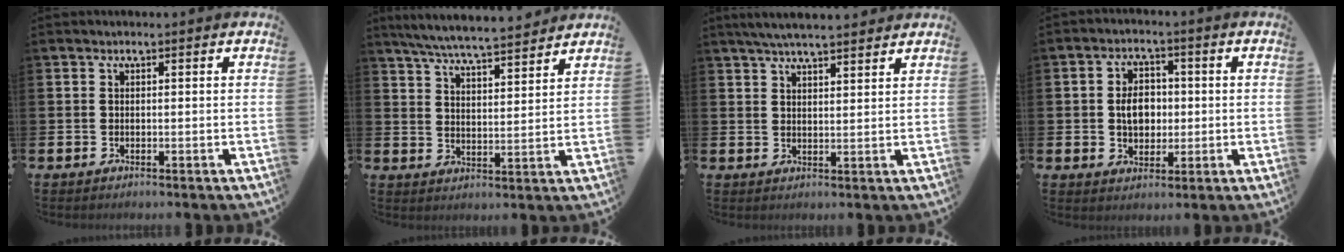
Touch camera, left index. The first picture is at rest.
{"total": 6.4, "force": [6.2, 0.1, 1.6], "torque": [-0.051, -0.039, 0.108]}
{"total": 4.8, "force": [4.6, 0.5, 1.5], "torque": [-0.035, -0.014, 0.083]}
{"total": 4.7, "force": [0.2, 3.4, 3.2], "torque": [-0.046, 0.007, -0.006]}